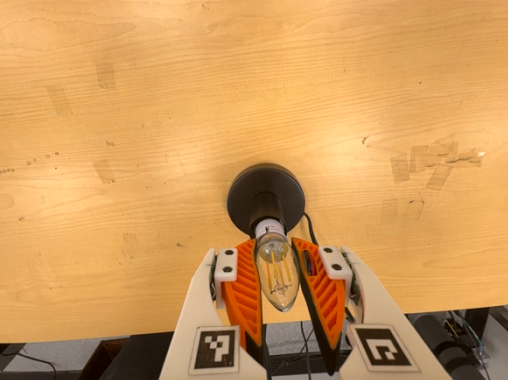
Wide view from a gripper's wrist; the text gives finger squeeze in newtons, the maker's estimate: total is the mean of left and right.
{"total": 14.2, "left": 14.5, "right": 14.0}